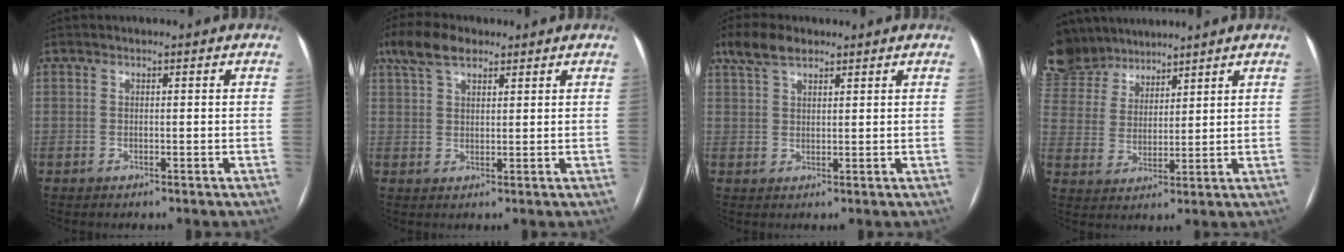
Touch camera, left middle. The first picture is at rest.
{"total": 6.7, "force": [4.5, 2.8, 4.0], "torque": [-0.087, 0.030, 0.087]}
{"total": 5.2, "force": [3.7, 2.0, 3.0], "torque": [-0.071, 0.023, 0.075]}
{"total": 13.3, "force": [11.9, 4.8, 3.5], "torque": [-0.108, 0.022, 0.240]}